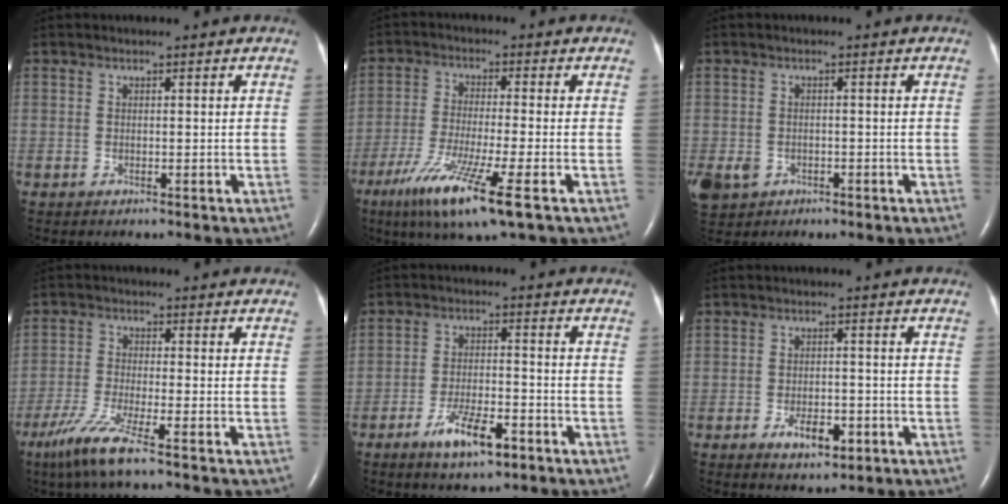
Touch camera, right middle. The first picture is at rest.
{"total": 11.2, "force": [-5.9, 0.1, 9.5], "torque": [-0.187, -0.035, -0.105]}
{"total": 5.4, "force": [-2.6, 4.4, 1.9], "torque": [-0.052, 0.002, -0.035]}
{"total": 6.8, "force": [-4.4, -0.1, 5.1], "torque": [-0.109, -0.021, -0.090]}
{"total": 7.2, "force": [-4.2, 1.9, 5.6], "torque": [-0.109, -0.007, -0.070]}
{"total": 4.6, "force": [-2.1, 2.0, 3.5], "torque": [-0.061, -0.002, -0.026]}